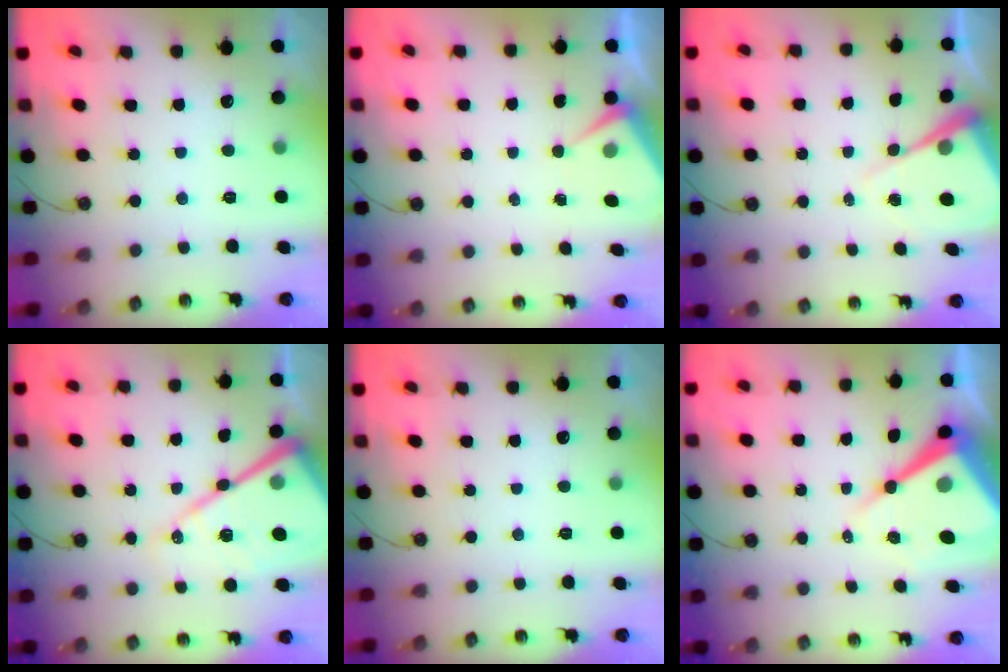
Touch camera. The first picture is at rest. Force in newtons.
{"total": 4.2, "press": 4.1, "slide": 0.5}
{"total": 8.4, "press": 8.4, "slide": 0.5}
{"total": 22.3, "press": 22.2, "slide": 2.4}
{"total": 0.0}
{"total": 16.6, "press": 16.6, "slide": 1.6}